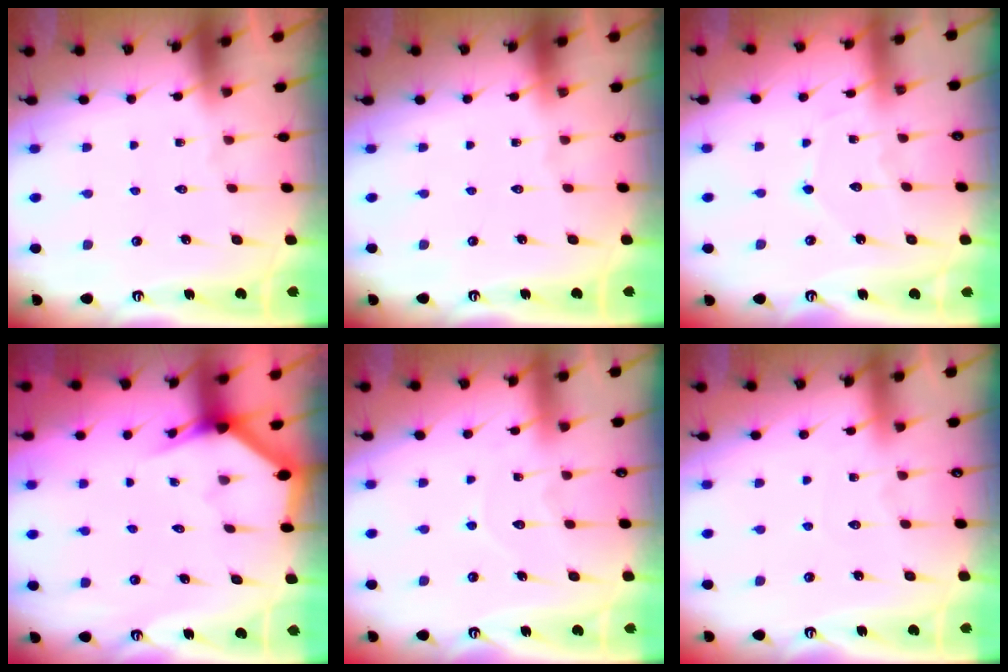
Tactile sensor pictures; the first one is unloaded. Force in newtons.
{"total": 0.0}
{"total": 5.2, "press": 5.2, "slide": 0.5}
{"total": 3.0, "press": 3.0, "slide": 0.1}
{"total": 5.9, "press": 5.8, "slide": 0.7}
{"total": 3.6, "press": 3.6, "slide": 0.6}